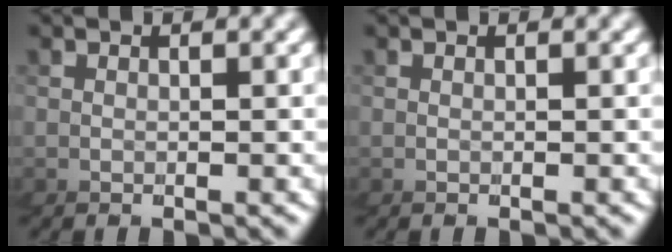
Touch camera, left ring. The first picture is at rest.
{"total": 0.0}